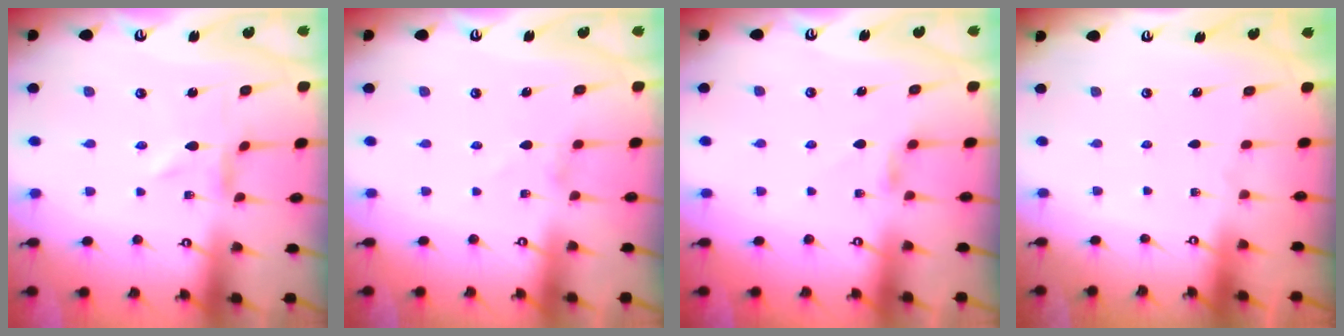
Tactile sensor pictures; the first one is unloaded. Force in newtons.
{"total": 1.2, "press": 1.1, "slide": 0.3}
{"total": 2.9, "press": 2.9, "slide": 0.5}
{"total": 0.0}